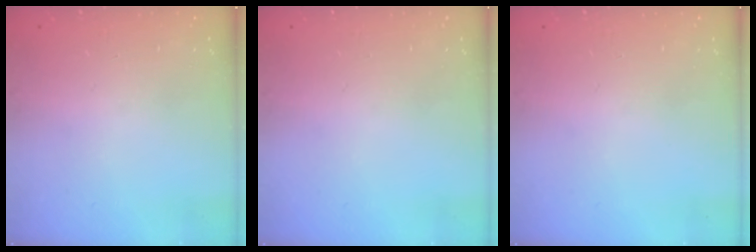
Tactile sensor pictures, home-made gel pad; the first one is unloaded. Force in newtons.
{"total": 0.0}
{"total": 0.0}